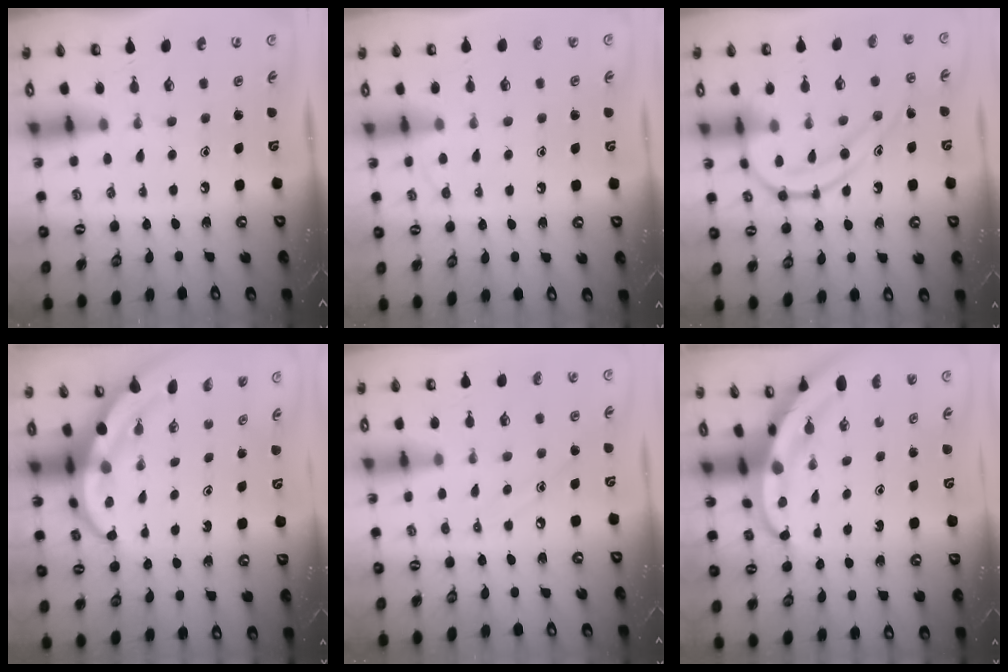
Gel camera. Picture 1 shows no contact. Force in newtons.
{"total": 5.6, "press": 5.6, "slide": 0.5}
{"total": 12.3, "press": 12.2, "slide": 0.1}
{"total": 6.7, "press": 6.5, "slide": 1.5}
{"total": 6.7, "press": 6.7, "slide": 0.5}
{"total": 4.6, "press": 4.6, "slide": 0.4}